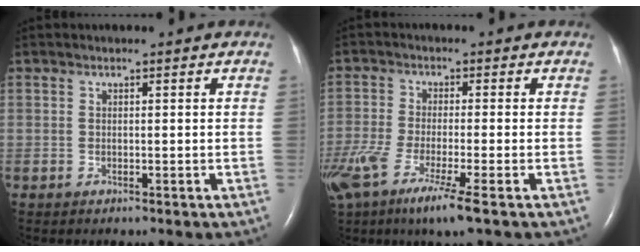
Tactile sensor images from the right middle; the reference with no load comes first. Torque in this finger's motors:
{"motor_torque": [1.01, -0.81, 0.26, 0.10]}